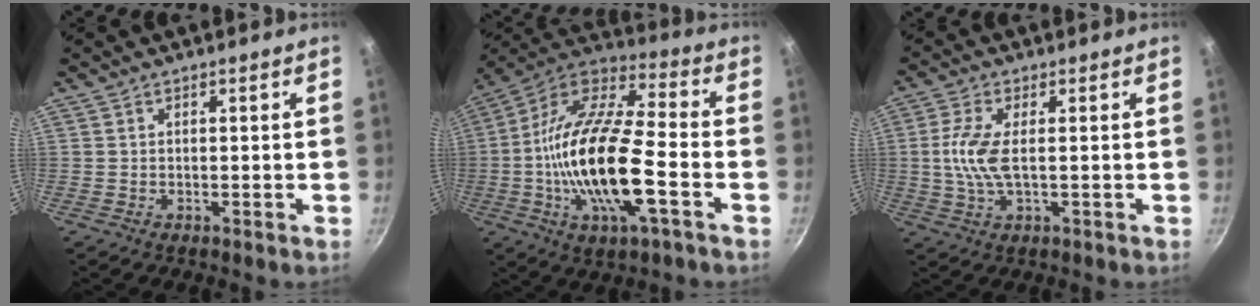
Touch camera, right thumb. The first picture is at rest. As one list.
[{"total": 22.8, "force": [-4.8, 7.9, 20.8], "torque": [-0.397, 0.030, -0.103]}, {"total": 7.2, "force": [0.2, 2.6, 6.7], "torque": [-0.152, 0.002, 0.000]}]